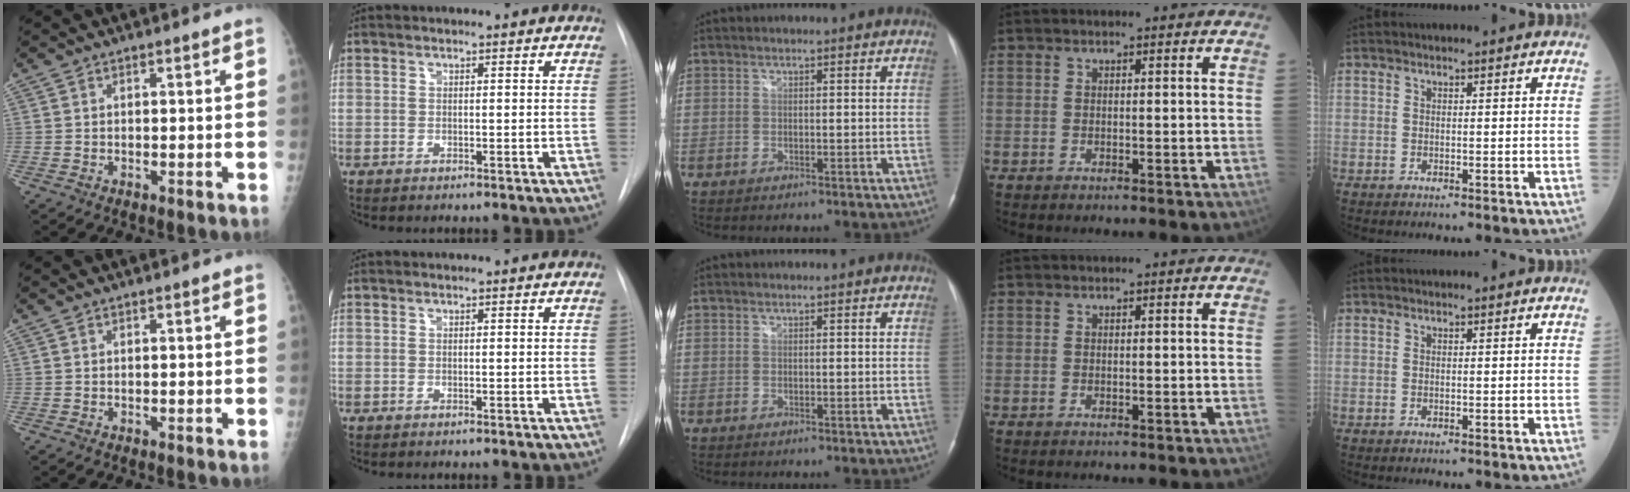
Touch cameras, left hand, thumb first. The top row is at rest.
{}